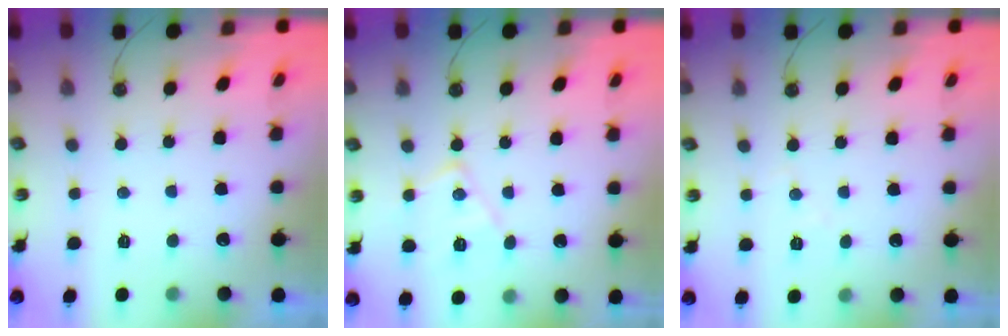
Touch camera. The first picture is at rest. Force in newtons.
{"total": 11.9, "press": 11.8, "slide": 0.6}
{"total": 4.0, "press": 3.9, "slide": 0.6}